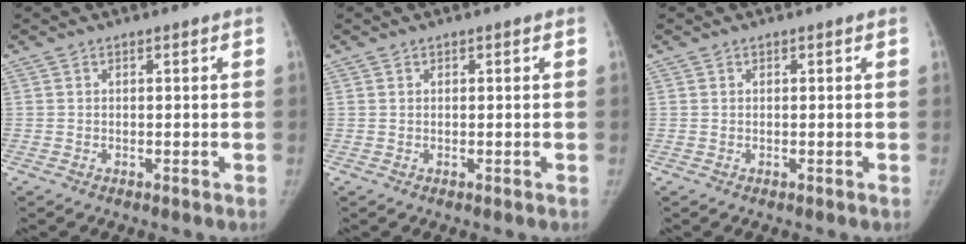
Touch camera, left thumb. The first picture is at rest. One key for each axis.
{"total": 0.0}
{"total": 0.0}